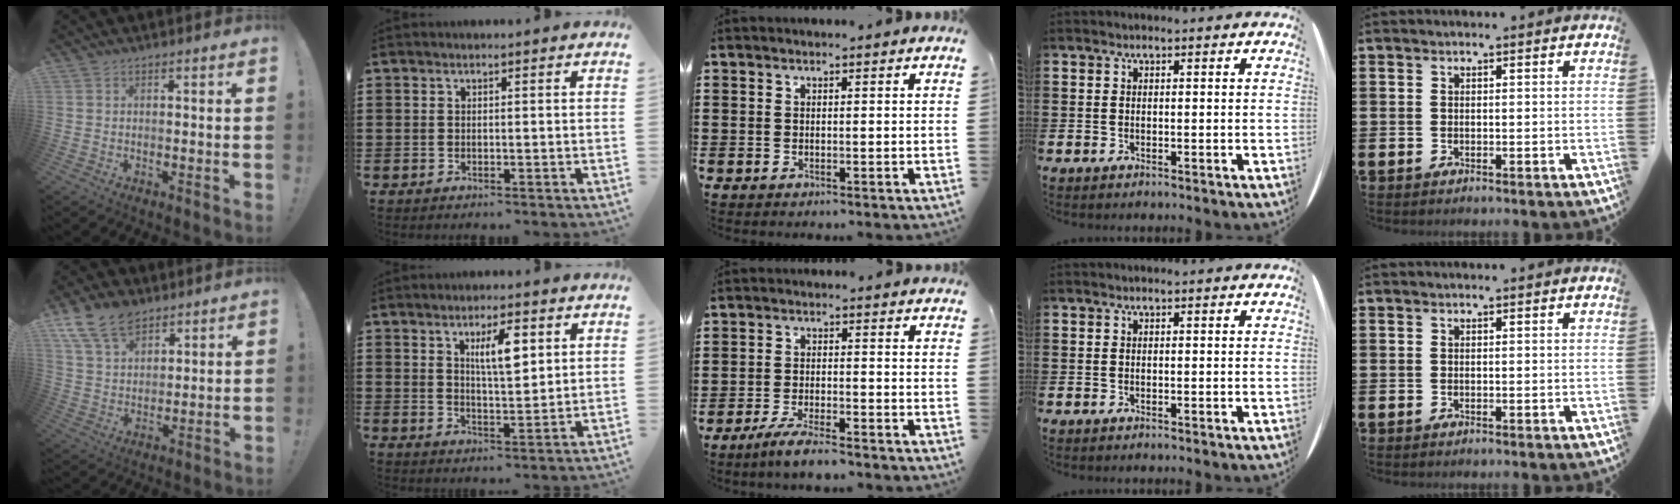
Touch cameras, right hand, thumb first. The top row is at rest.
{"thumb": {"total": 12.8, "force": [8.8, 7.6, 5.4], "torque": [-0.104, -0.044, 0.170]}, "index": {"total": 5.9, "force": [2.4, 1.7, 5.1], "torque": [-0.091, 0.003, 0.035]}, "middle": {"total": 4.0, "force": [-3.4, 0.1, 2.1], "torque": [-0.049, -0.006, -0.067]}}